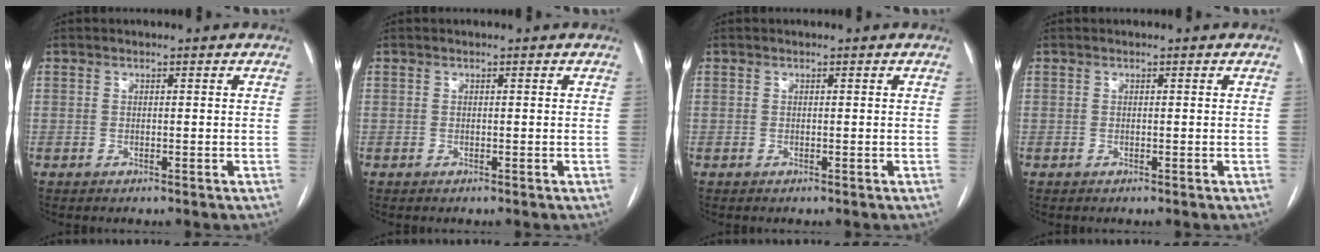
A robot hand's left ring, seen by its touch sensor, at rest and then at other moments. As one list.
[{"total": 0.0}, {"total": 0.0}, {"total": 0.0}]